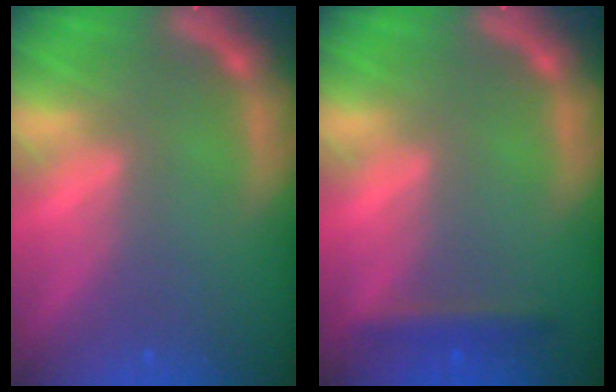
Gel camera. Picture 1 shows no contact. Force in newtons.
{"total": 1.9}